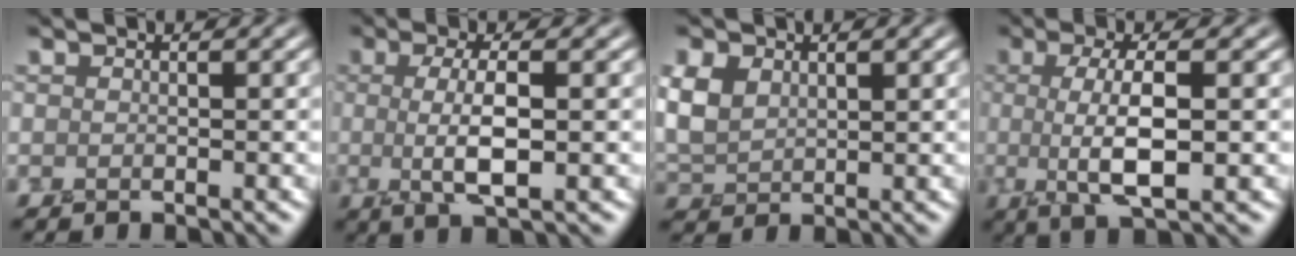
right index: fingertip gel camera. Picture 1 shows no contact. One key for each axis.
{"total": 4.2, "fx": 0.1, "fy": 1.1, "fz": 4.0, "tx": -0.078, "ty": 0.002, "tz": 0.005}
{"total": 3.3, "fx": 1.7, "fy": 2.2, "fz": 1.6, "tx": -0.044, "ty": 0.007, "tz": 0.038}
{"total": 5.3, "fx": 0.1, "fy": 1.6, "fz": 5.1, "tx": -0.090, "ty": 0.002, "tz": 0.004}